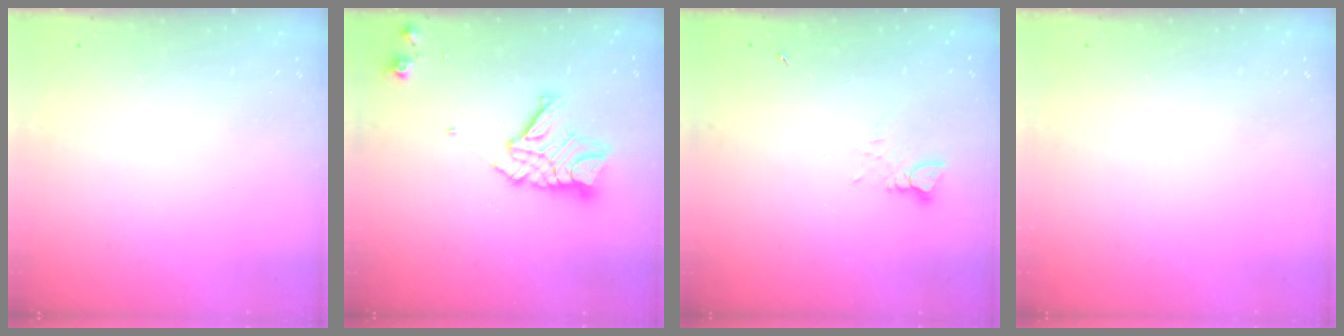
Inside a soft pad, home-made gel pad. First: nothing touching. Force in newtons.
{"total": 12.6, "press": 12.5, "slide": 1.0}
{"total": 2.2, "press": 2.2, "slide": 0.1}
{"total": 0.0}